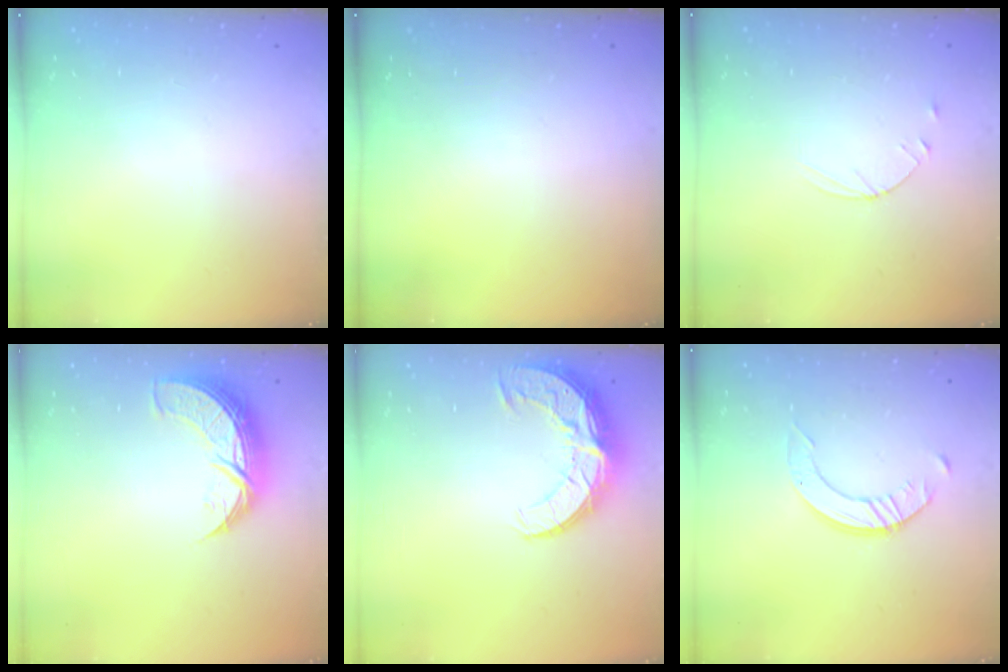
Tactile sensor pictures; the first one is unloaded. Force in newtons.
{"total": 0.0}
{"total": 3.6, "press": 3.5, "slide": 0.4}
{"total": 10.3, "press": 10.3, "slide": 0.7}
{"total": 11.0, "press": 10.9, "slide": 0.8}
{"total": 4.2, "press": 4.2, "slide": 0.4}